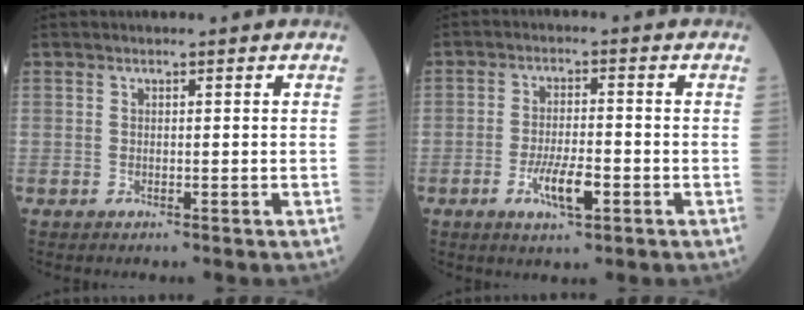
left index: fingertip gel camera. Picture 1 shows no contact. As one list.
[{"total": 5.6, "force": [-2.4, 1.3, 4.9], "torque": [-0.095, -0.003, -0.043]}]